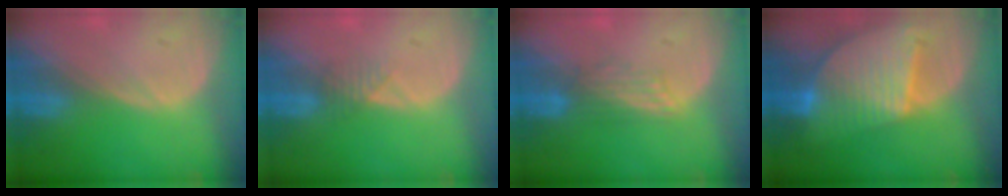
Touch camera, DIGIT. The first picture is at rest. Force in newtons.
{"total": 1.9, "press": 1.6, "slide": 1.0}
{"total": 2.7, "press": 2.7, "slide": 0.4}
{"total": 9.6, "press": 8.4, "slide": 4.8}